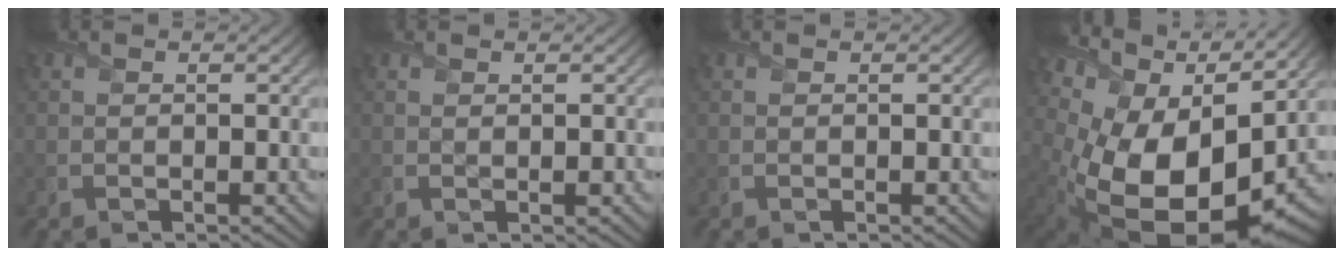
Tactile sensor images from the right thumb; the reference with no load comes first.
{"total": 0.7, "force": [0.2, 0.2, 0.6], "torque": [-0.010, -0.001, 0.005]}
{"total": 0.0}
{"total": 17.6, "force": [1.9, 10.4, 14.0], "torque": [-0.248, -0.039, 0.071]}